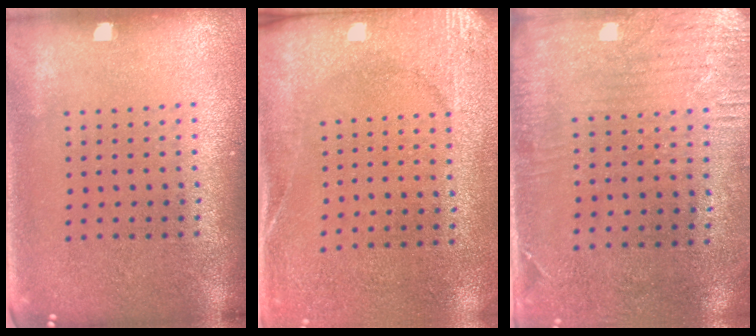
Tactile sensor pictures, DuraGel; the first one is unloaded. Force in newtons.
{"total": 2.6, "press": 2.0, "slide": 1.6}
{"total": 2.9, "press": 2.3, "slide": 1.7}